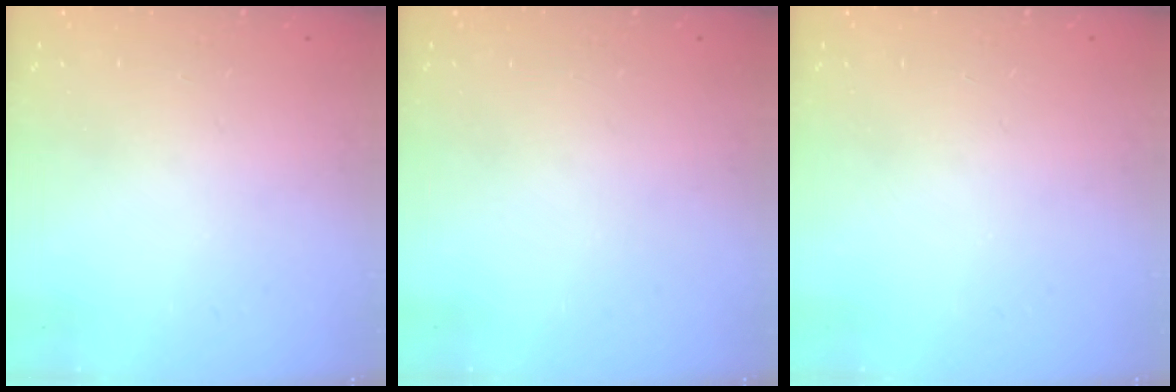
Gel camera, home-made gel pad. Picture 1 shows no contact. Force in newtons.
{"total": 0.0}
{"total": 0.0}